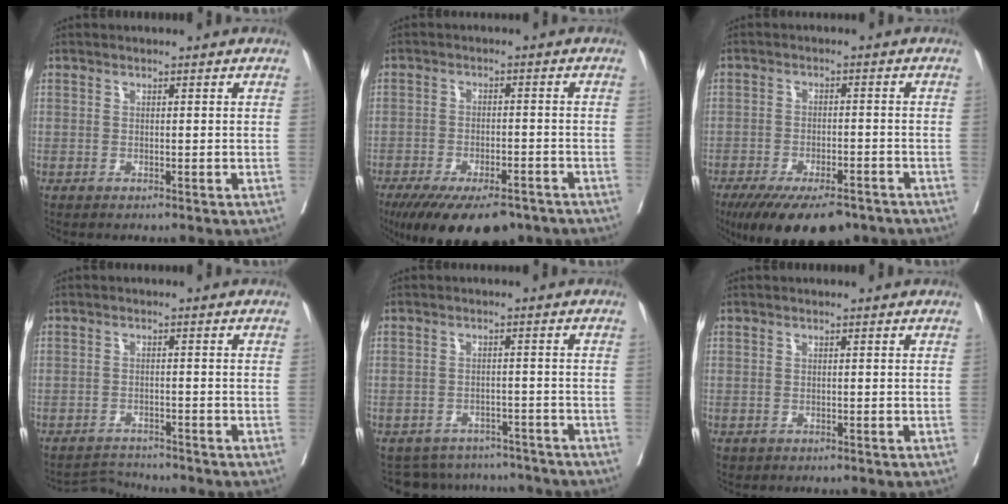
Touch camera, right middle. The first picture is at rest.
{"total": 14.0, "force": [-10.5, 5.5, 7.5], "torque": [-0.128, -0.017, -0.153]}
{"total": 12.6, "force": [-9.4, 4.8, 6.9], "torque": [-0.111, -0.013, -0.141]}
{"total": 3.3, "force": [-3.1, -0.5, -1.1], "torque": [0.018, -0.010, -0.050]}
{"total": 9.6, "force": [-8.9, 3.4, 0.1], "torque": [-0.003, 0.018, -0.110]}
{"total": 0.6, "force": [-0.3, 0.4, 0.0], "torque": [-0.012, 0.001, -0.002]}